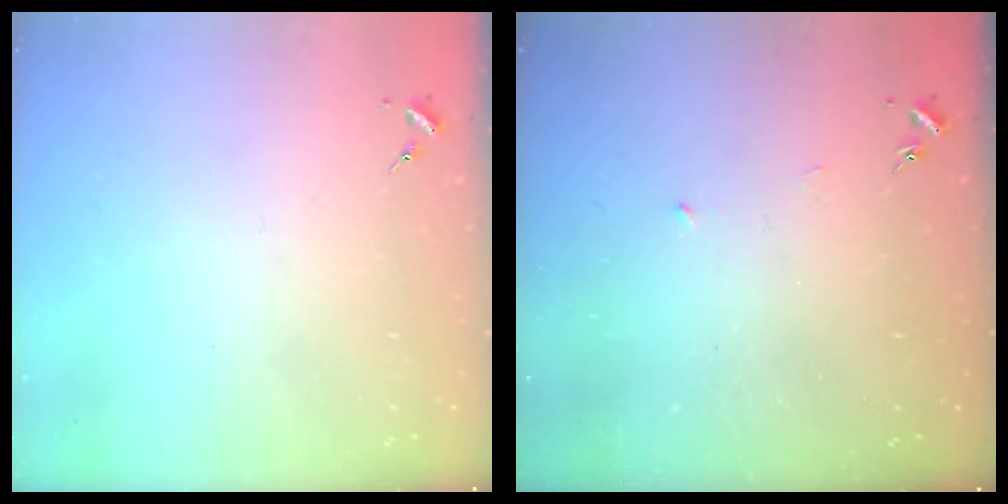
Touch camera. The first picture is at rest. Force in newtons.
{"total": 3.1, "press": 3.1, "slide": 0.2}